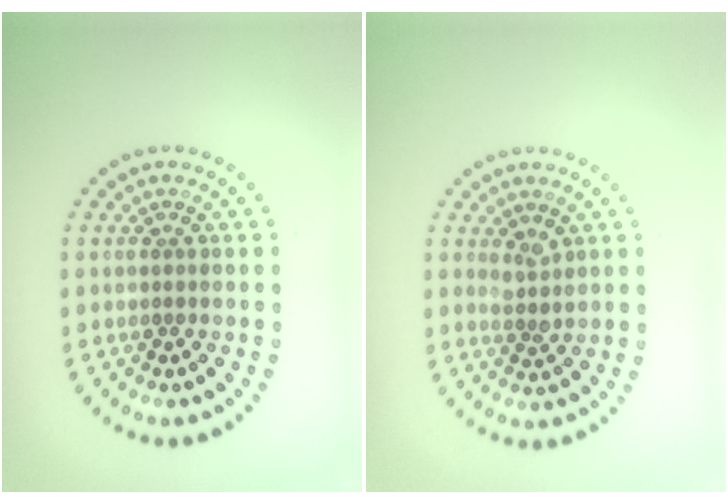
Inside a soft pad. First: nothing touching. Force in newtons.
{"total": 1.3, "press": 1.1, "slide": 0.7}